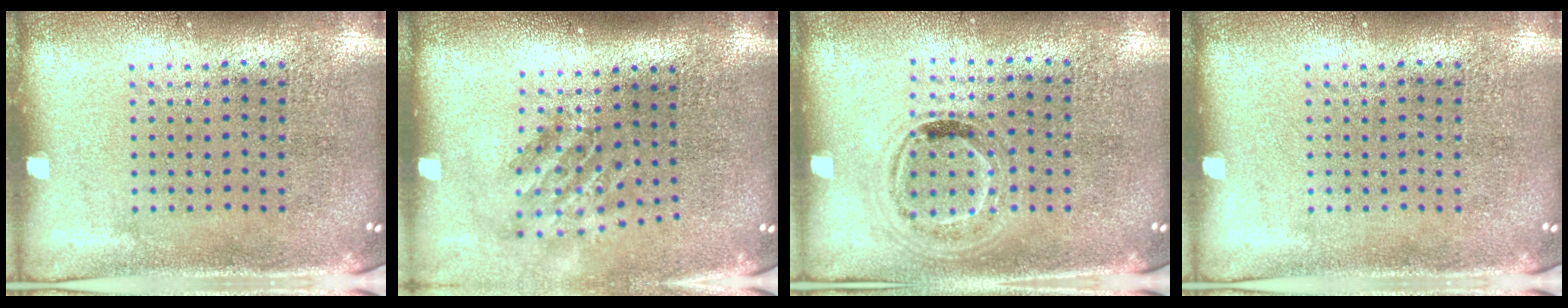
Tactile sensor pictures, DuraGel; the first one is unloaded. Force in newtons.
{"total": 1.8, "press": 1.2, "slide": 1.3}
{"total": 1.0, "press": 0.9, "slide": 0.3}
{"total": 0.0}